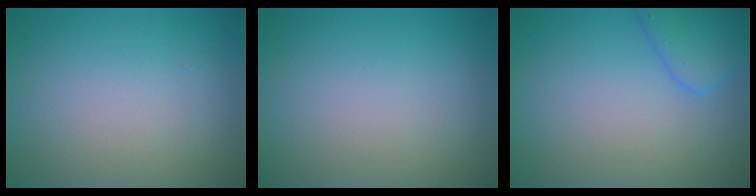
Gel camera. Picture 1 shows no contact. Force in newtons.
{"total": 0.0}
{"total": 2.7, "press": 2.7, "slide": 0.2}